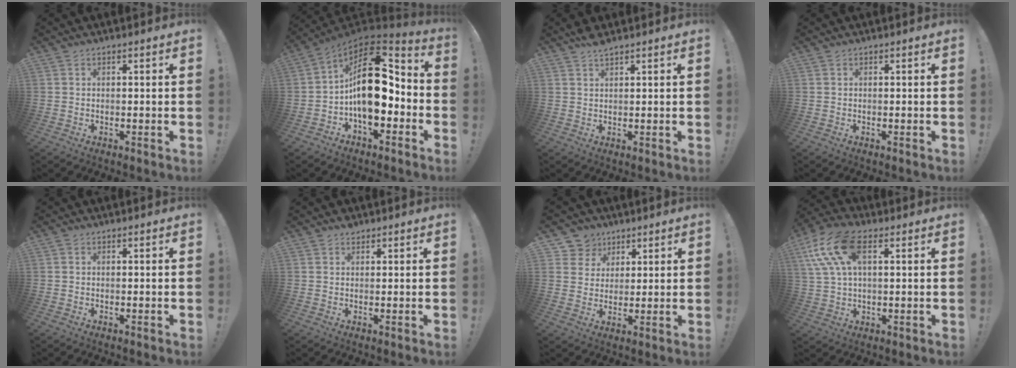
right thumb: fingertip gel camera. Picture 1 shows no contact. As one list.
[{"total": 19.6, "force": [0.1, 11.0, 16.3], "torque": [-0.270, 0.012, 0.006]}, {"total": 2.6, "force": [2.2, 0.4, 1.2], "torque": [-0.022, -0.012, 0.039]}, {"total": 0.0}, {"total": 0.0}, {"total": 1.6, "force": [1.2, 1.0, 0.4], "torque": [0.003, -0.008, 0.021]}, {"total": 7.0, "force": [3.4, 6.1, 0.8], "torque": [-0.009, -0.029, 0.070]}, {"total": 15.2, "force": [5.5, 8.0, 11.7], "torque": [-0.235, -0.007, 0.102]}]